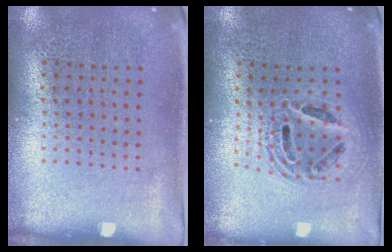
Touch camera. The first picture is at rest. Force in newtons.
{"total": 1.6, "press": 1.4, "slide": 0.9}